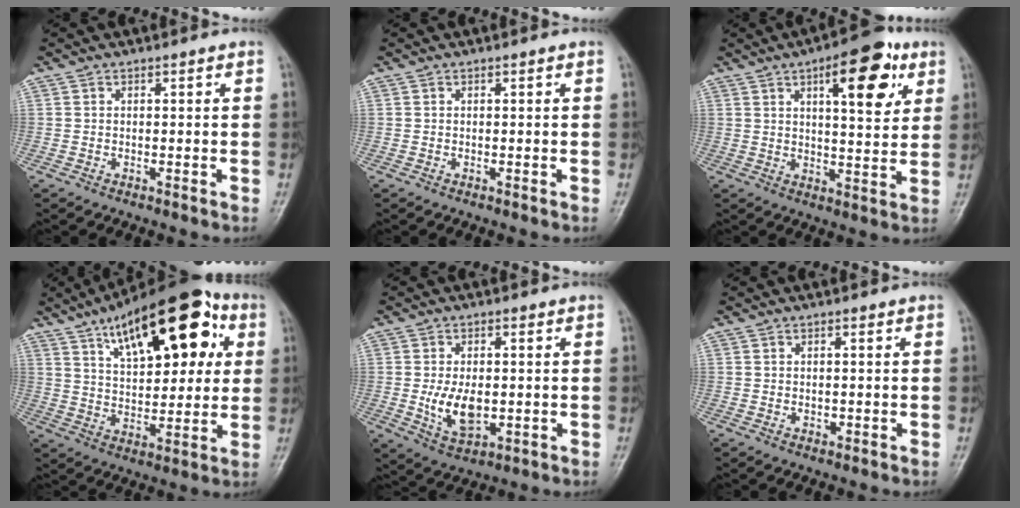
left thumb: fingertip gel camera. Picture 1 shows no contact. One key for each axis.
{"total": 0.0}
{"total": 16.2, "fx": 7.1, "fy": 5.7, "fz": 13.3, "tx": -0.162, "ty": -0.022, "tz": 0.100}
{"total": 23.9, "fx": 10.3, "fy": 10.8, "fz": 18.7, "tx": -0.246, "ty": -0.007, "tz": 0.162}
{"total": 7.8, "fx": -0.5, "fy": 4.5, "fz": 6.4, "tx": -0.106, "ty": -0.012, "tz": 0.001}
{"total": 1.0, "fx": 0.1, "fy": 0.8, "fz": 0.6, "tx": -0.009, "ty": -0.001, "tz": 0.004}